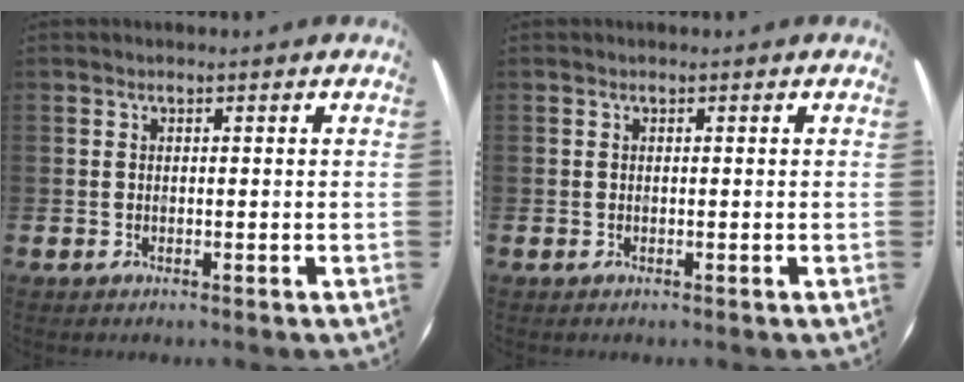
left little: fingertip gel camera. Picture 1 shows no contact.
{"total": 0.0}